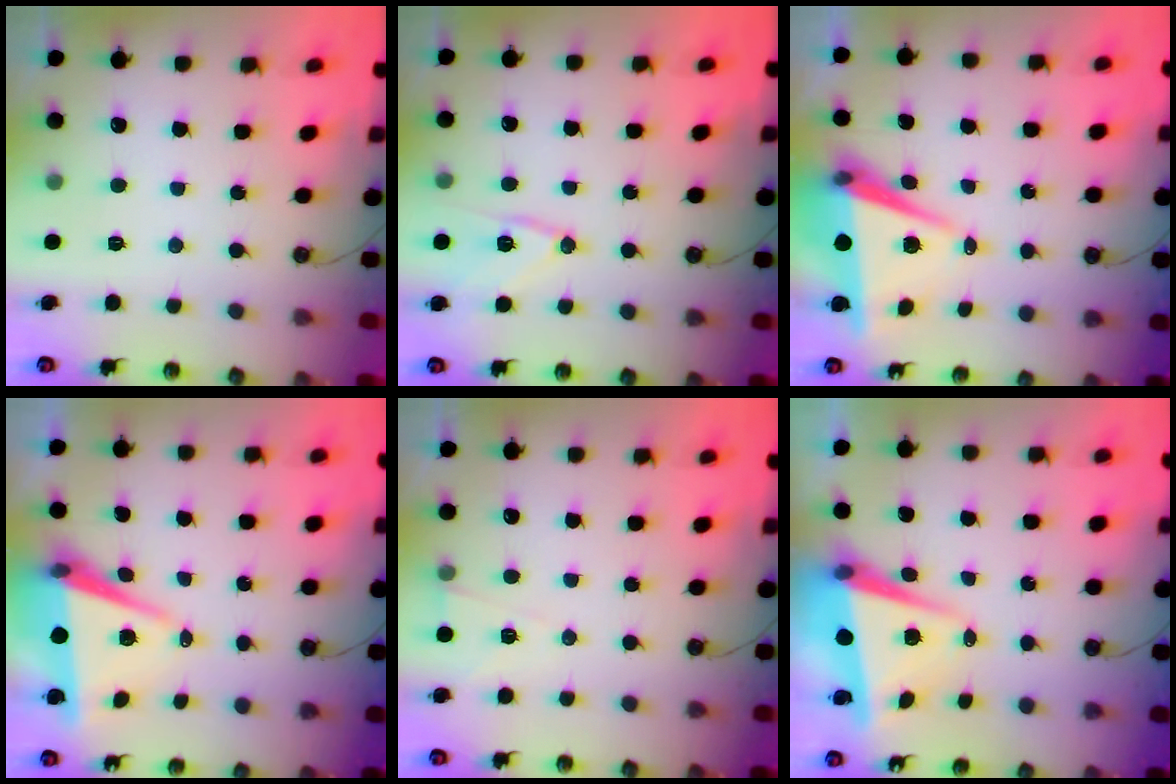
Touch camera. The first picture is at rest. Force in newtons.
{"total": 11.5, "press": 11.3, "slide": 2.2}
{"total": 8.1, "press": 7.0, "slide": 4.1}
{"total": 7.9, "press": 6.7, "slide": 4.2}
{"total": 5.2, "press": 2.9, "slide": 4.3}
{"total": 7.3, "press": 7.2, "slide": 1.3}